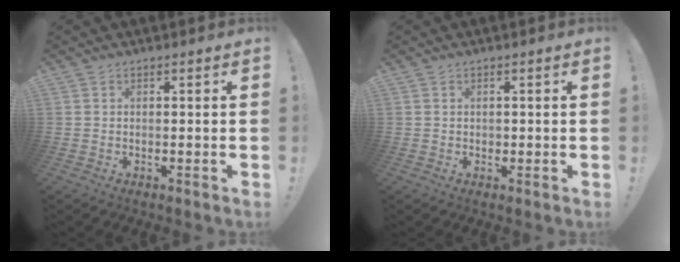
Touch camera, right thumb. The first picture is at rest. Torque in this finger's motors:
{"motor_torque": [-0.16, -0.09, -0.08, 0.03, -0.01]}